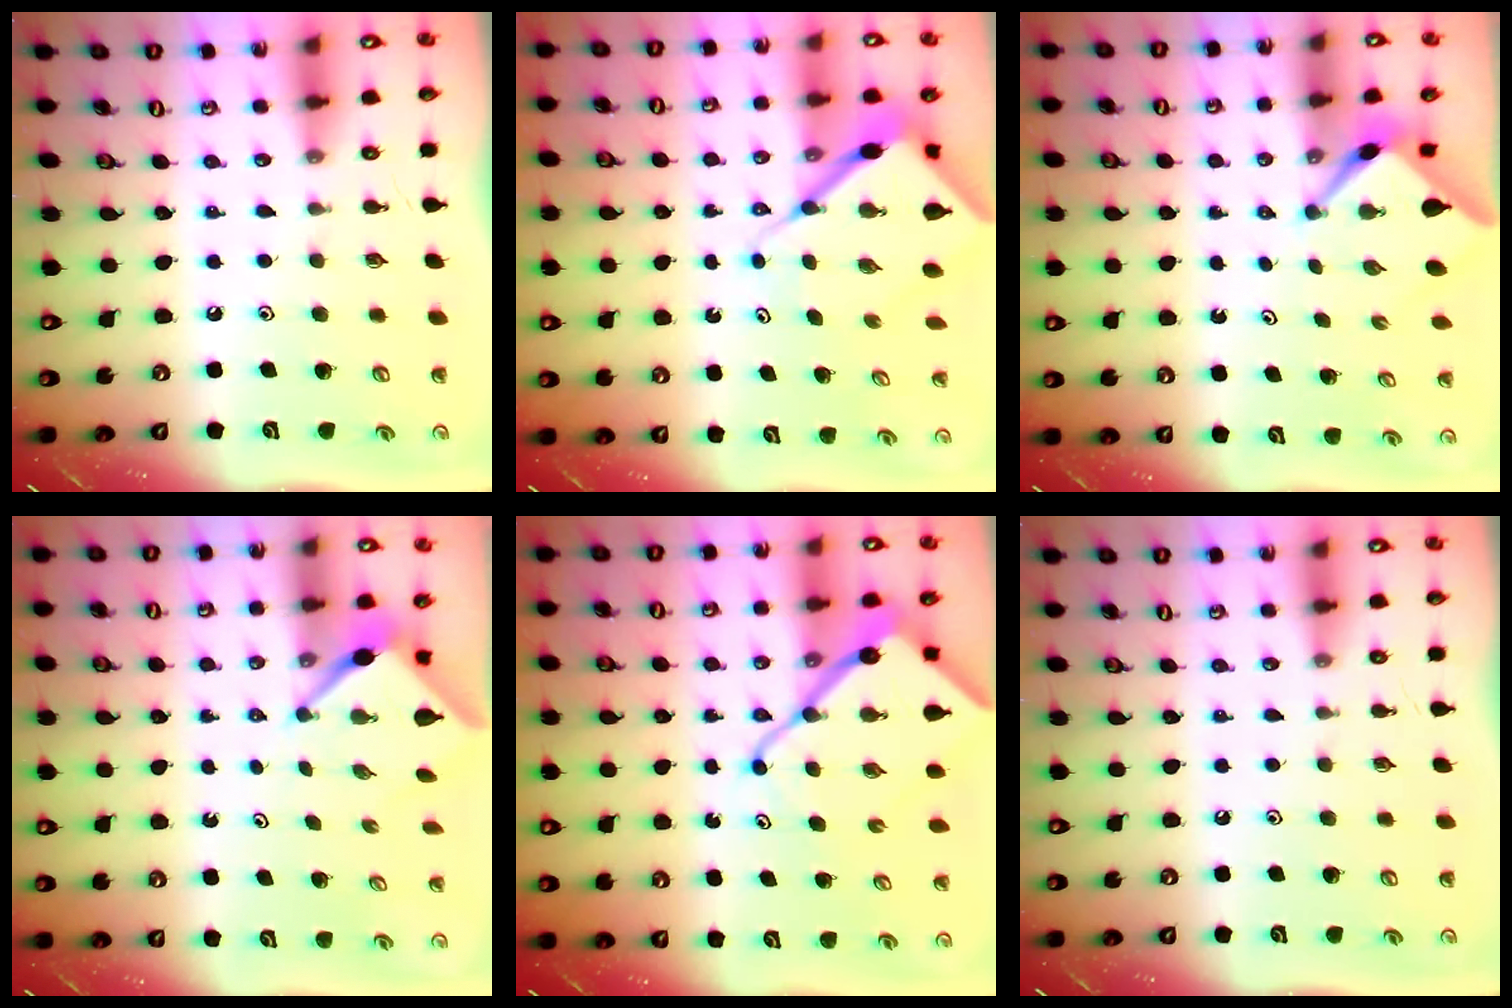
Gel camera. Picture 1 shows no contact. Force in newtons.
{"total": 9.4, "press": 9.3, "slide": 0.9}
{"total": 2.6, "press": 2.6, "slide": 0.3}
{"total": 3.3, "press": 3.3, "slide": 0.2}
{"total": 14.0, "press": 14.0, "slide": 1.3}
{"total": 0.0}